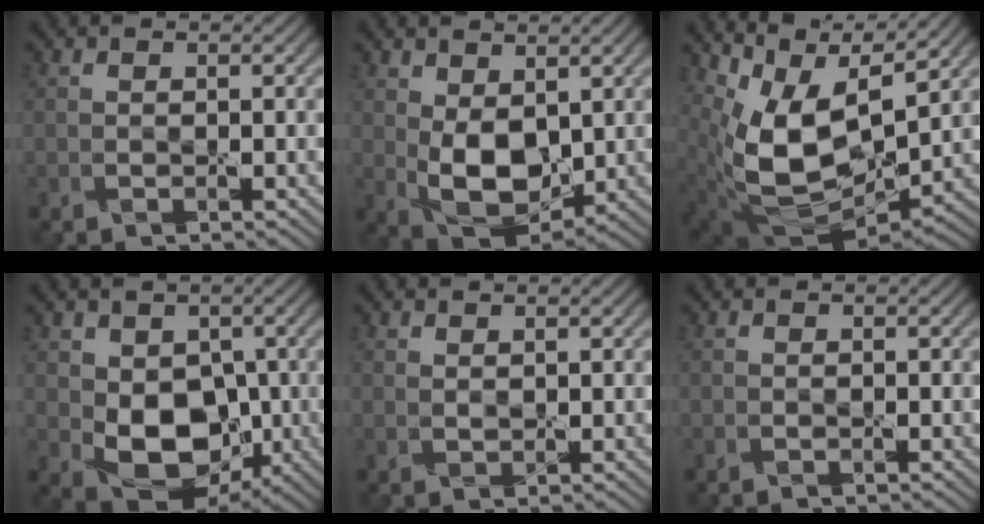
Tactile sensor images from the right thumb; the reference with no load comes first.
{"total": 7.7, "force": [0.9, 4.7, 6.0], "torque": [-0.129, -0.012, 0.022]}
{"total": 12.4, "force": [3.7, 6.9, 9.6], "torque": [-0.205, -0.019, 0.080]}
{"total": 9.4, "force": [-0.7, 6.8, 6.4], "torque": [-0.119, -0.026, -0.007]}
{"total": 0.9, "force": [0.8, 0.3, 0.4], "torque": [-0.013, -0.003, 0.017]}
{"total": 0.0}